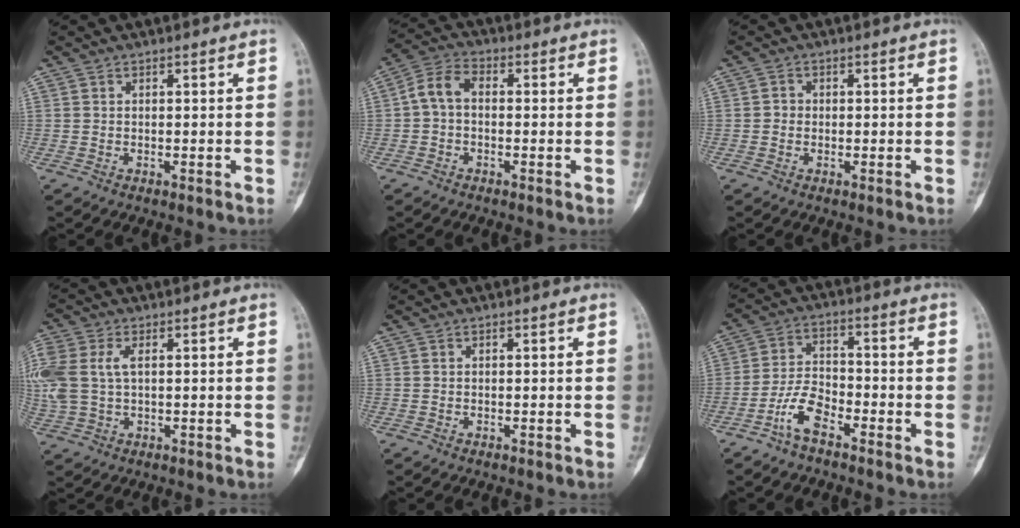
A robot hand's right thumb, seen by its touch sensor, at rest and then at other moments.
{"total": 5.6, "force": [-0.2, 3.6, 4.3], "torque": [-0.076, 0.021, -0.015]}
{"total": 1.3, "force": [-0.2, 1.2, 0.4], "torque": [0.001, 0.002, -0.006]}
{"total": 11.0, "force": [2.0, 6.8, 8.4], "torque": [-0.234, 0.014, 0.043]}
{"total": 0.0}
{"total": 6.8, "force": [-4.3, 3.0, 4.3], "torque": [-0.080, 0.030, -0.089]}